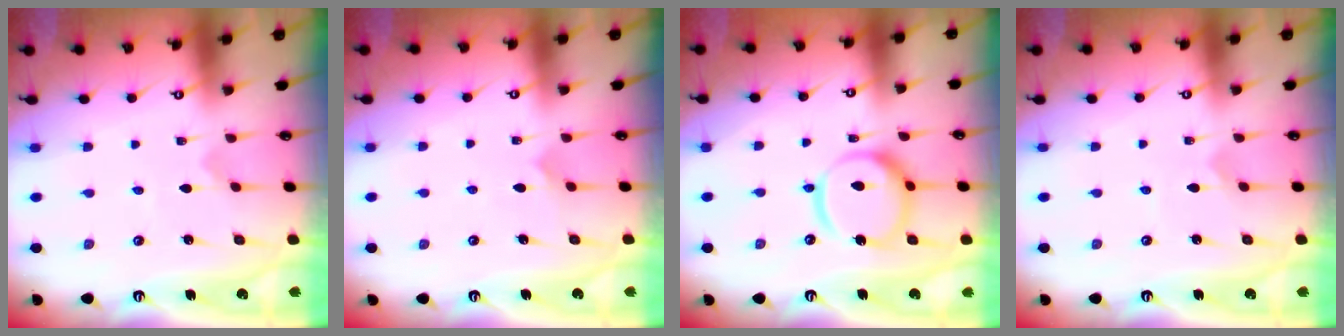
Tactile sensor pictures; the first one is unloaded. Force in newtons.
{"total": 5.5, "press": 5.5, "slide": 0.5}
{"total": 15.5, "press": 15.4, "slide": 1.9}
{"total": 1.4, "press": 1.4, "slide": 0.1}